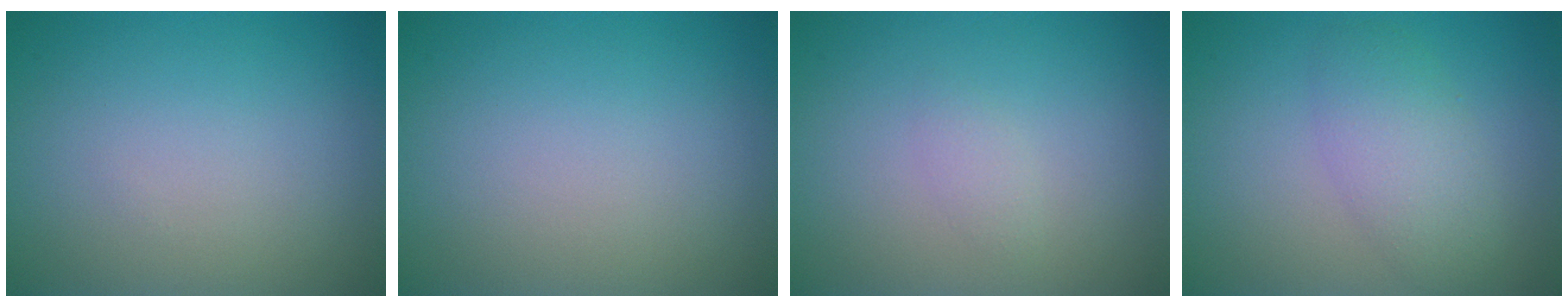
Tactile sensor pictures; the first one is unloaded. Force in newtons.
{"total": 0.0}
{"total": 0.9, "press": 0.9, "slide": 0.0}
{"total": 3.5, "press": 3.5, "slide": 0.1}